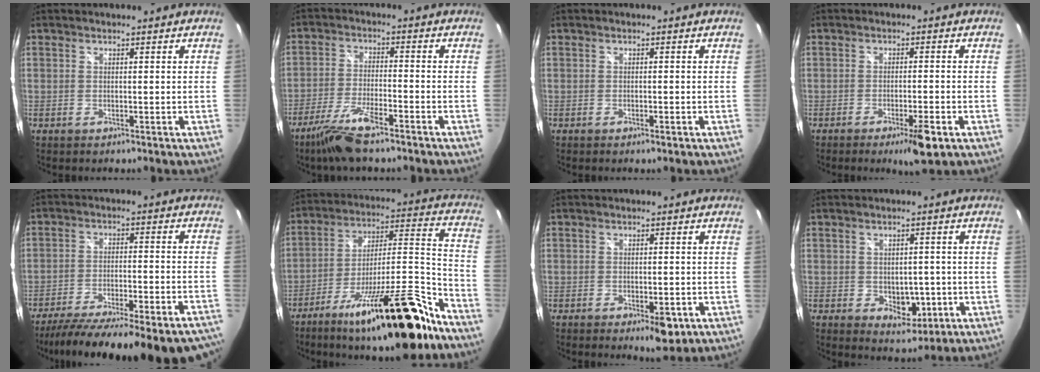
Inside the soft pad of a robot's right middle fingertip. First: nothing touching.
{"total": 9.4, "force": [-7.0, 1.7, 6.1], "torque": [-0.140, -0.016, -0.132]}
{"total": 0.9, "force": [-0.6, 0.2, 0.7], "torque": [-0.011, 0.002, -0.009]}
{"total": 5.9, "force": [-3.4, 0.6, 4.8], "torque": [-0.086, -0.008, -0.049]}
{"total": 28.9, "force": [-24.3, 5.5, 14.7], "torque": [-0.242, -0.055, -0.335]}
{"total": 25.6, "force": [-18.1, 5.6, 17.1], "torque": [-0.262, -0.006, -0.281]}
{"total": 5.6, "force": [-2.8, 2.1, 4.3], "torque": [-0.065, -0.007, -0.032]}
{"total": 6.5, "force": [-1.8, 4.5, 4.4], "torque": [-0.066, -0.005, -0.015]}